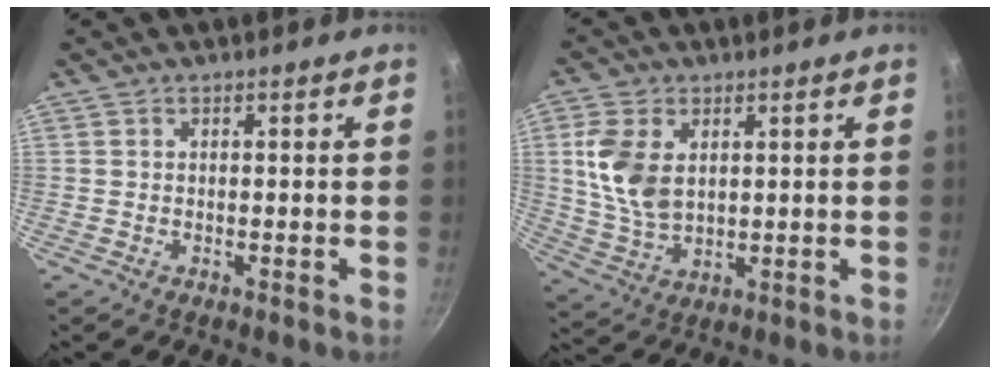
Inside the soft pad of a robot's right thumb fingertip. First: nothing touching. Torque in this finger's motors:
{"motor_torque": [0.39, 0.46, 1.14, 0.23, 0.16]}